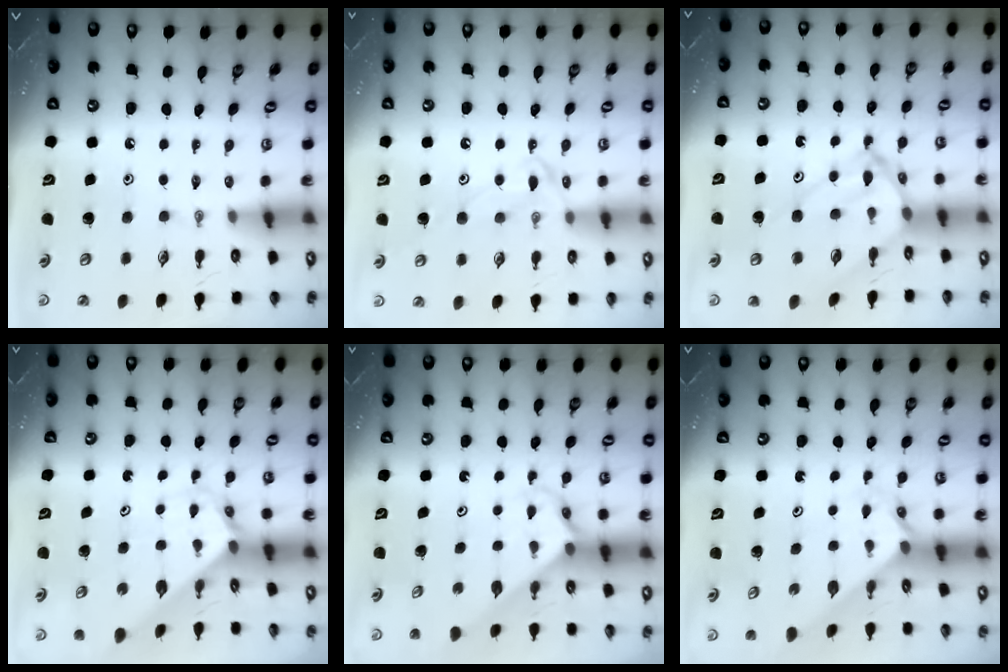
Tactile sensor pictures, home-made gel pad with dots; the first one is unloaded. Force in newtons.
{"total": 11.4, "press": 11.4, "slide": 1.1}
{"total": 11.8, "press": 11.7, "slide": 1.1}
{"total": 2.5, "press": 2.5, "slide": 0.2}
{"total": 2.6, "press": 2.6, "slide": 0.1}
{"total": 2.0, "press": 2.0, "slide": 0.2}